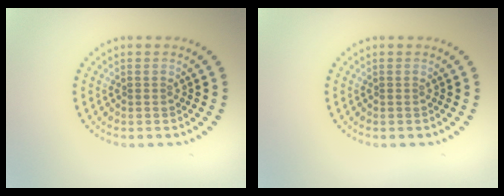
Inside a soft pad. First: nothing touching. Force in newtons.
{"total": 0.0}